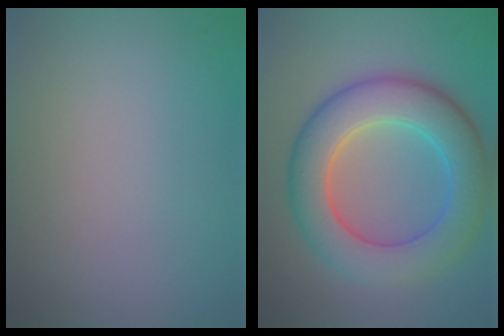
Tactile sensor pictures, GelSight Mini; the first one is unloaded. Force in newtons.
{"total": 8.2, "press": 8.2, "slide": 0.2}